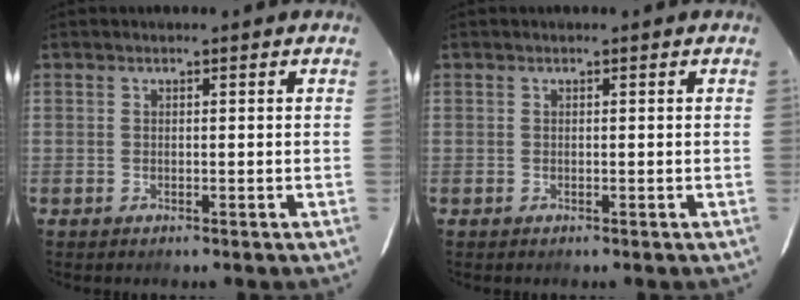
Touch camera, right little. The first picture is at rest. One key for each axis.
{"total": 0.0}